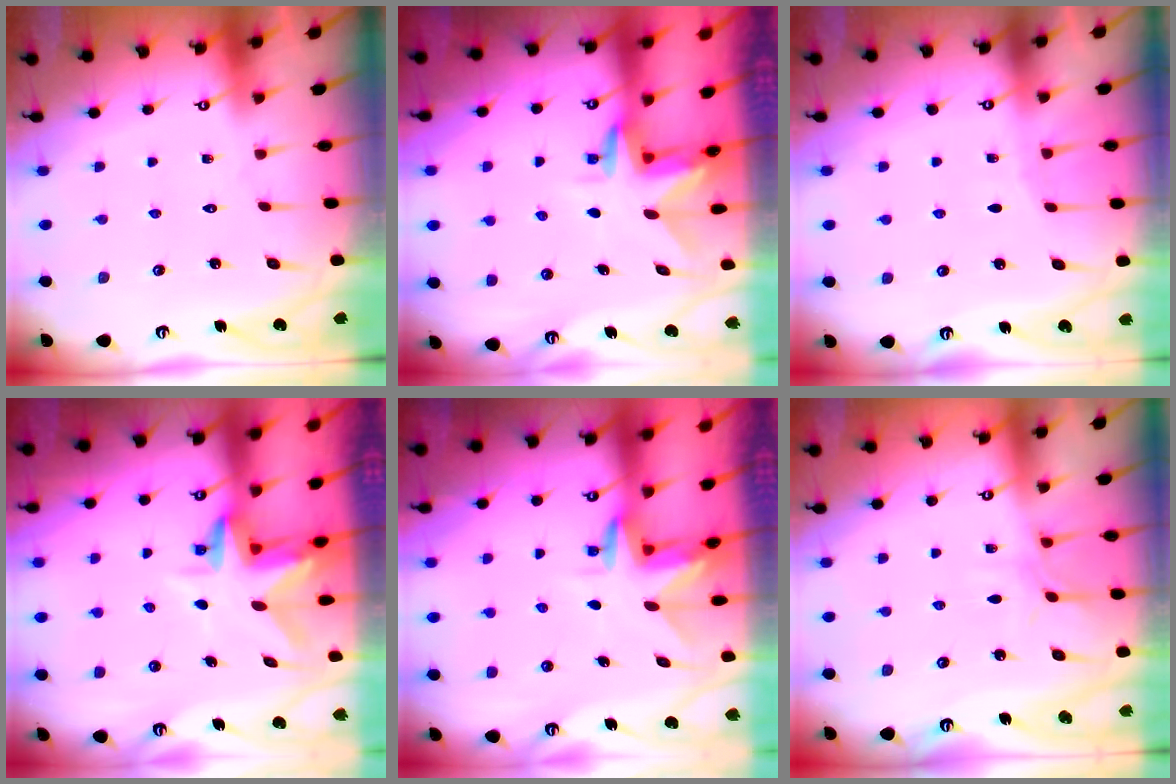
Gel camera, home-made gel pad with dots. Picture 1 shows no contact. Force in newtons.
{"total": 2.8, "press": 2.8, "slide": 0.2}
{"total": 3.6, "press": 3.6, "slide": 0.5}
{"total": 4.3, "press": 4.3, "slide": 0.1}
{"total": 3.0, "press": 3.0, "slide": 0.2}
{"total": 5.2, "press": 5.1, "slide": 0.5}